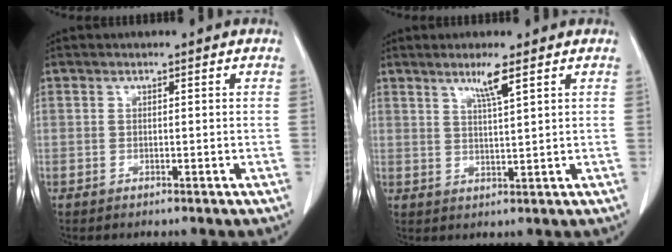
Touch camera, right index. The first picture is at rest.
{"total": 3.8, "force": [2.3, -0.5, 3.0], "torque": [-0.059, -0.006, 0.047]}